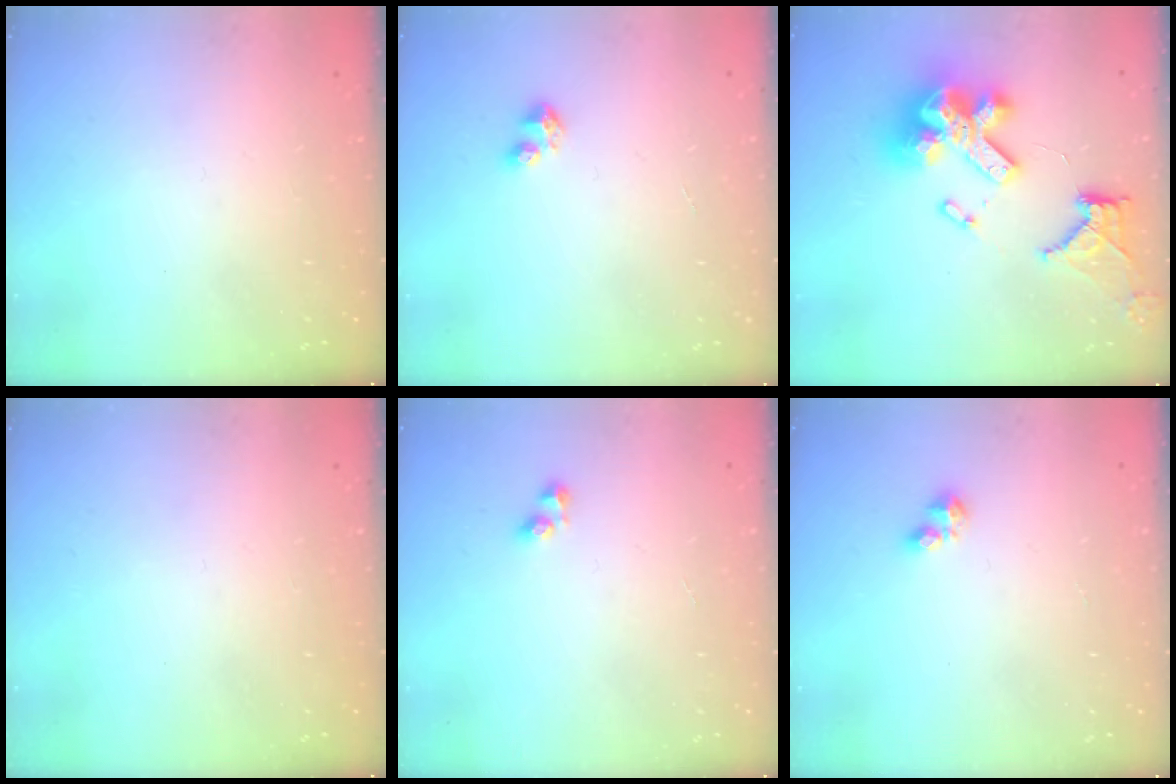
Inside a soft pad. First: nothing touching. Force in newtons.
{"total": 3.0, "press": 2.9, "slide": 0.3}
{"total": 19.6, "press": 18.8, "slide": 5.5}
{"total": 0.0}
{"total": 2.5, "press": 2.2, "slide": 1.3}
{"total": 4.0, "press": 3.9, "slide": 0.6}